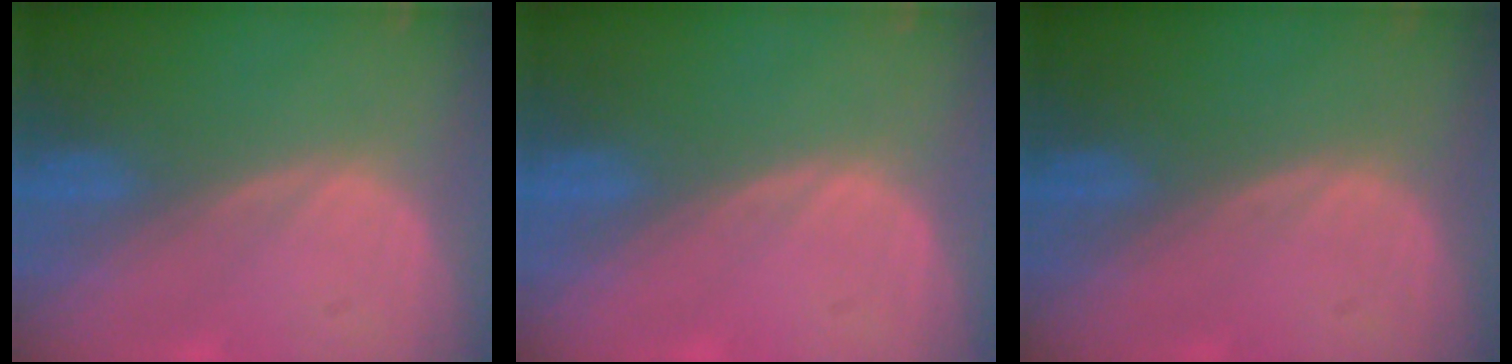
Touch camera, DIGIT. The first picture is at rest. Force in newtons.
{"total": 0.0}
{"total": 0.0}